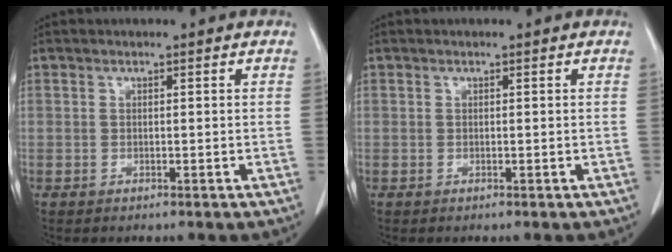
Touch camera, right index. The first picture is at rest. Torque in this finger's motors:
{"motor_torque": [0.00, 0.00, 0.00, 0.00]}